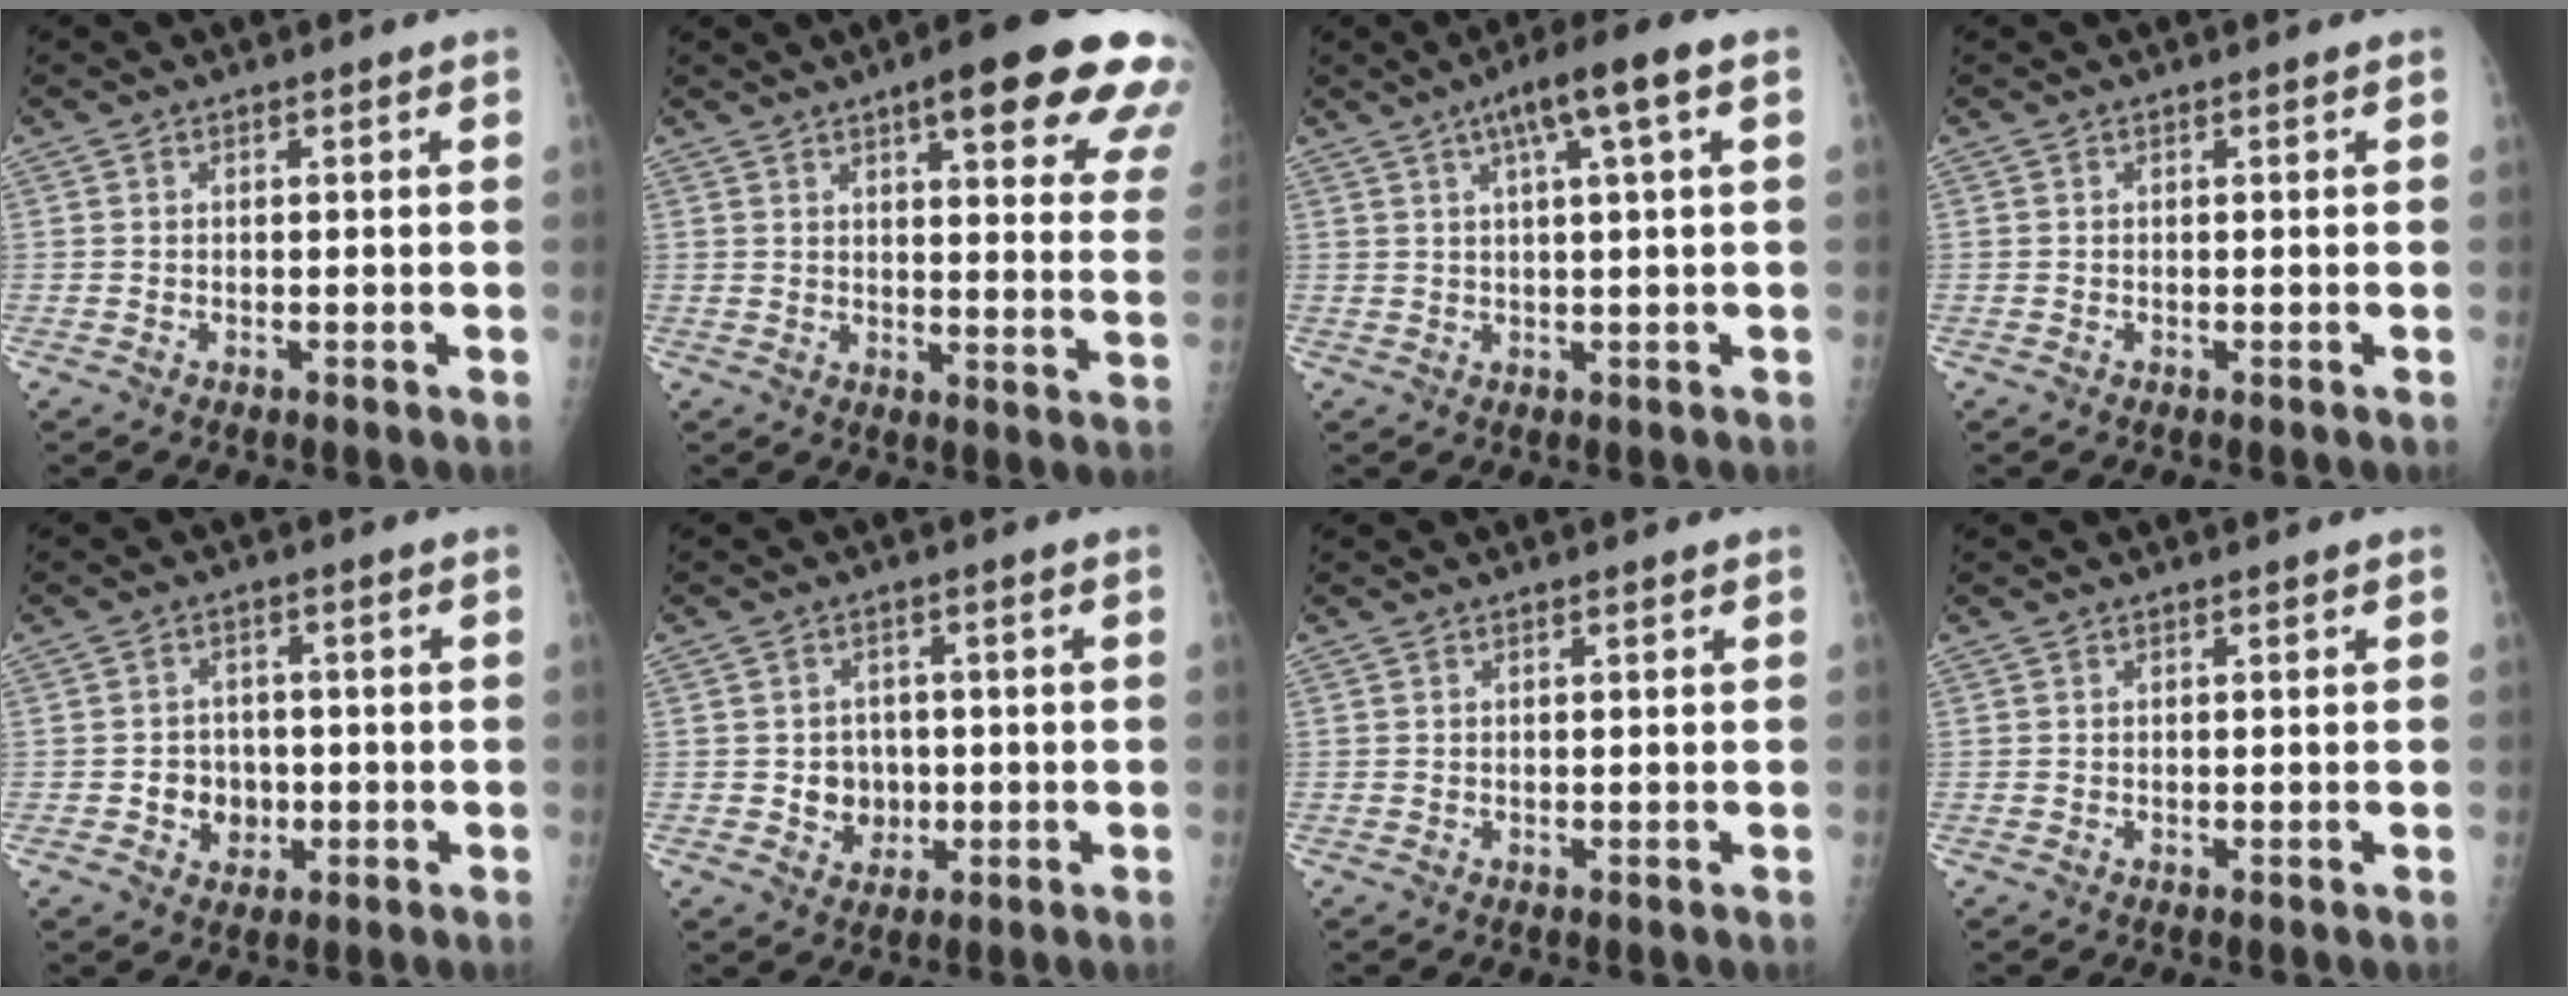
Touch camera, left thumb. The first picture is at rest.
{"total": 21.0, "force": [12.5, 4.7, 16.3], "torque": [-0.181, -0.035, 0.142]}
{"total": 7.9, "force": [3.2, 0.3, 7.2], "torque": [-0.127, 0.016, 0.053]}
{"total": 0.0}
{"total": 5.0, "force": [-1.2, 4.4, 2.1], "torque": [-0.003, 0.011, -0.017]}
{"total": 4.8, "force": [-0.6, 4.4, 1.9], "torque": [0.002, 0.009, -0.005]}
{"total": 0.0}
{"total": 0.0}